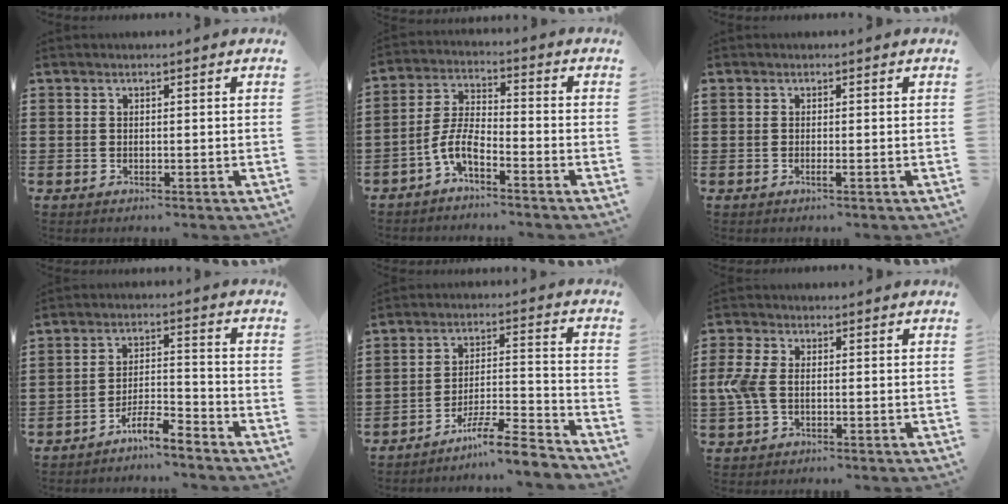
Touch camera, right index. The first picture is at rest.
{"total": 5.9, "force": [-3.8, 1.4, 4.3], "torque": [-0.112, -0.011, -0.078]}
{"total": 0.8, "force": [-0.4, -0.2, 0.6], "torque": [-0.013, -0.006, -0.006]}
{"total": 5.2, "force": [-4.8, 0.3, 2.1], "torque": [-0.045, 0.004, -0.096]}
{"total": 8.3, "force": [-7.4, 0.5, 3.8], "torque": [-0.059, 0.015, -0.140]}
{"total": 4.8, "force": [-0.6, 2.8, 3.9], "torque": [-0.110, -0.006, -0.021]}